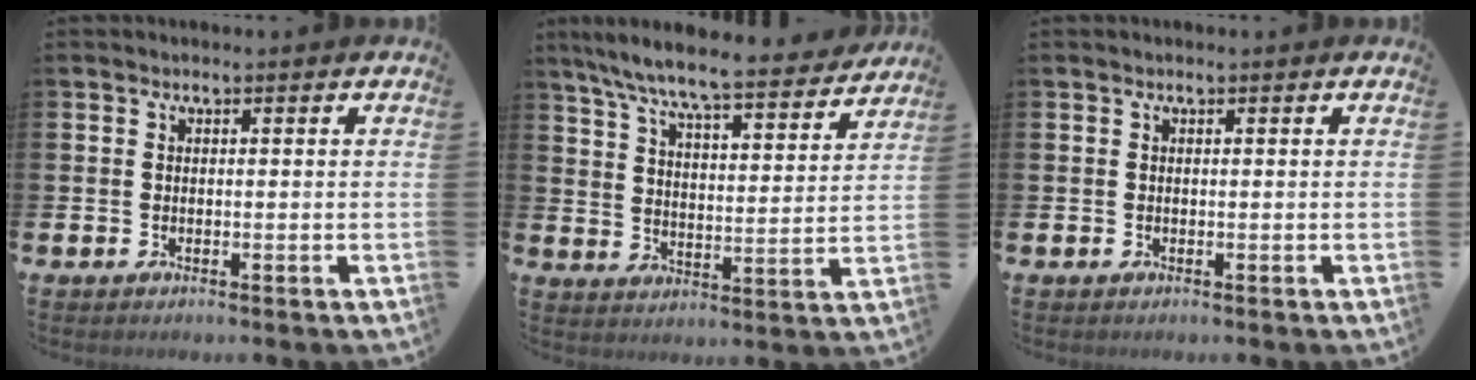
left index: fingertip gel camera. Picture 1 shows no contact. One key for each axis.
{"total": 8.7, "fx": 8.0, "fy": 0.6, "fz": 3.4, "tx": -0.087, "ty": -0.059, "tz": 0.133}
{"total": 0.0}